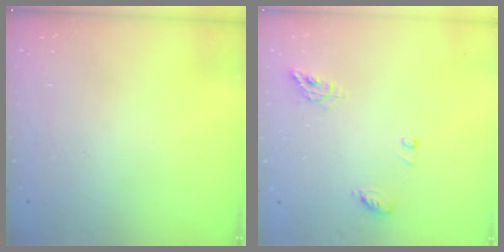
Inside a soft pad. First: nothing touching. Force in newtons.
{"total": 8.2, "press": 8.2, "slide": 0.8}